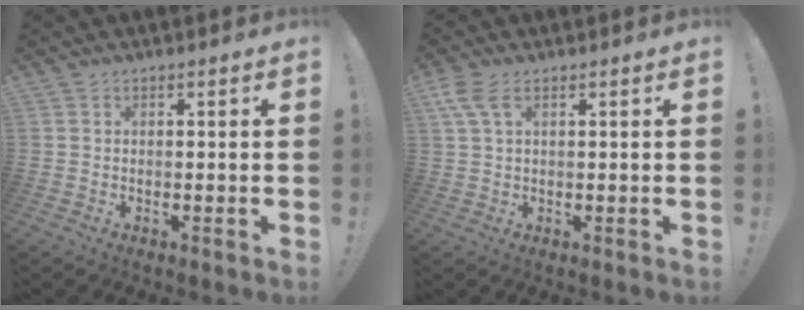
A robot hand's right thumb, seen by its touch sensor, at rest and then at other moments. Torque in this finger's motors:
{"motor_torque": [-0.13, 0.15, 0.46, 0.37, 0.02]}